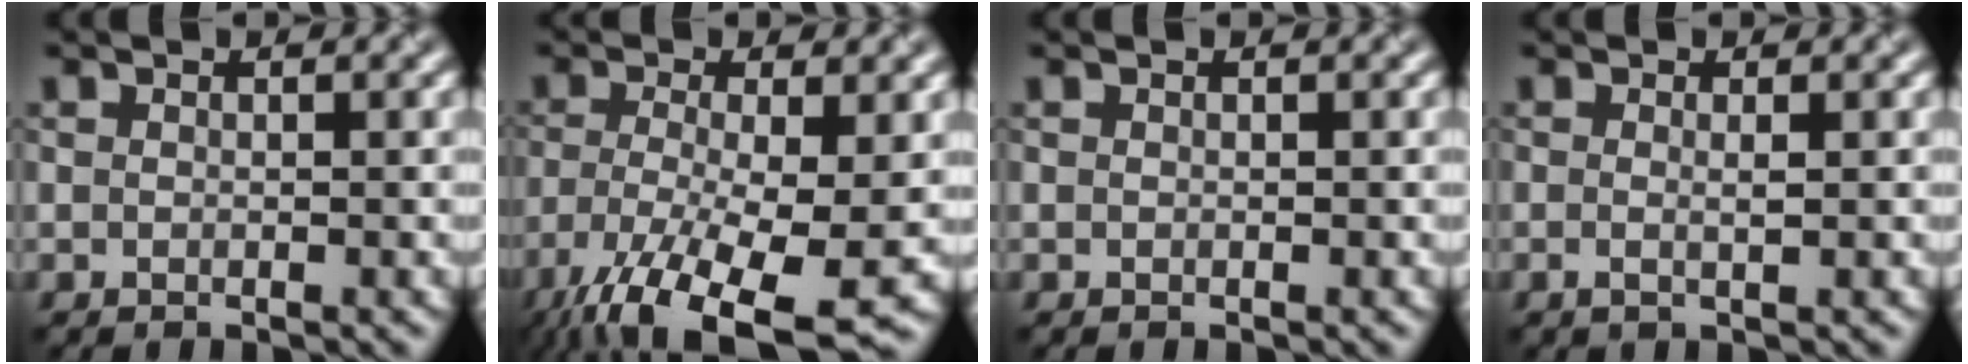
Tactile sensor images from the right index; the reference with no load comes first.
{"total": 10.8, "force": [-5.9, 3.0, 8.6], "torque": [-0.175, -0.031, -0.102]}
{"total": 0.0}
{"total": 1.1, "force": [0.0, 0.3, 1.1], "torque": [-0.018, -0.001, -0.003]}